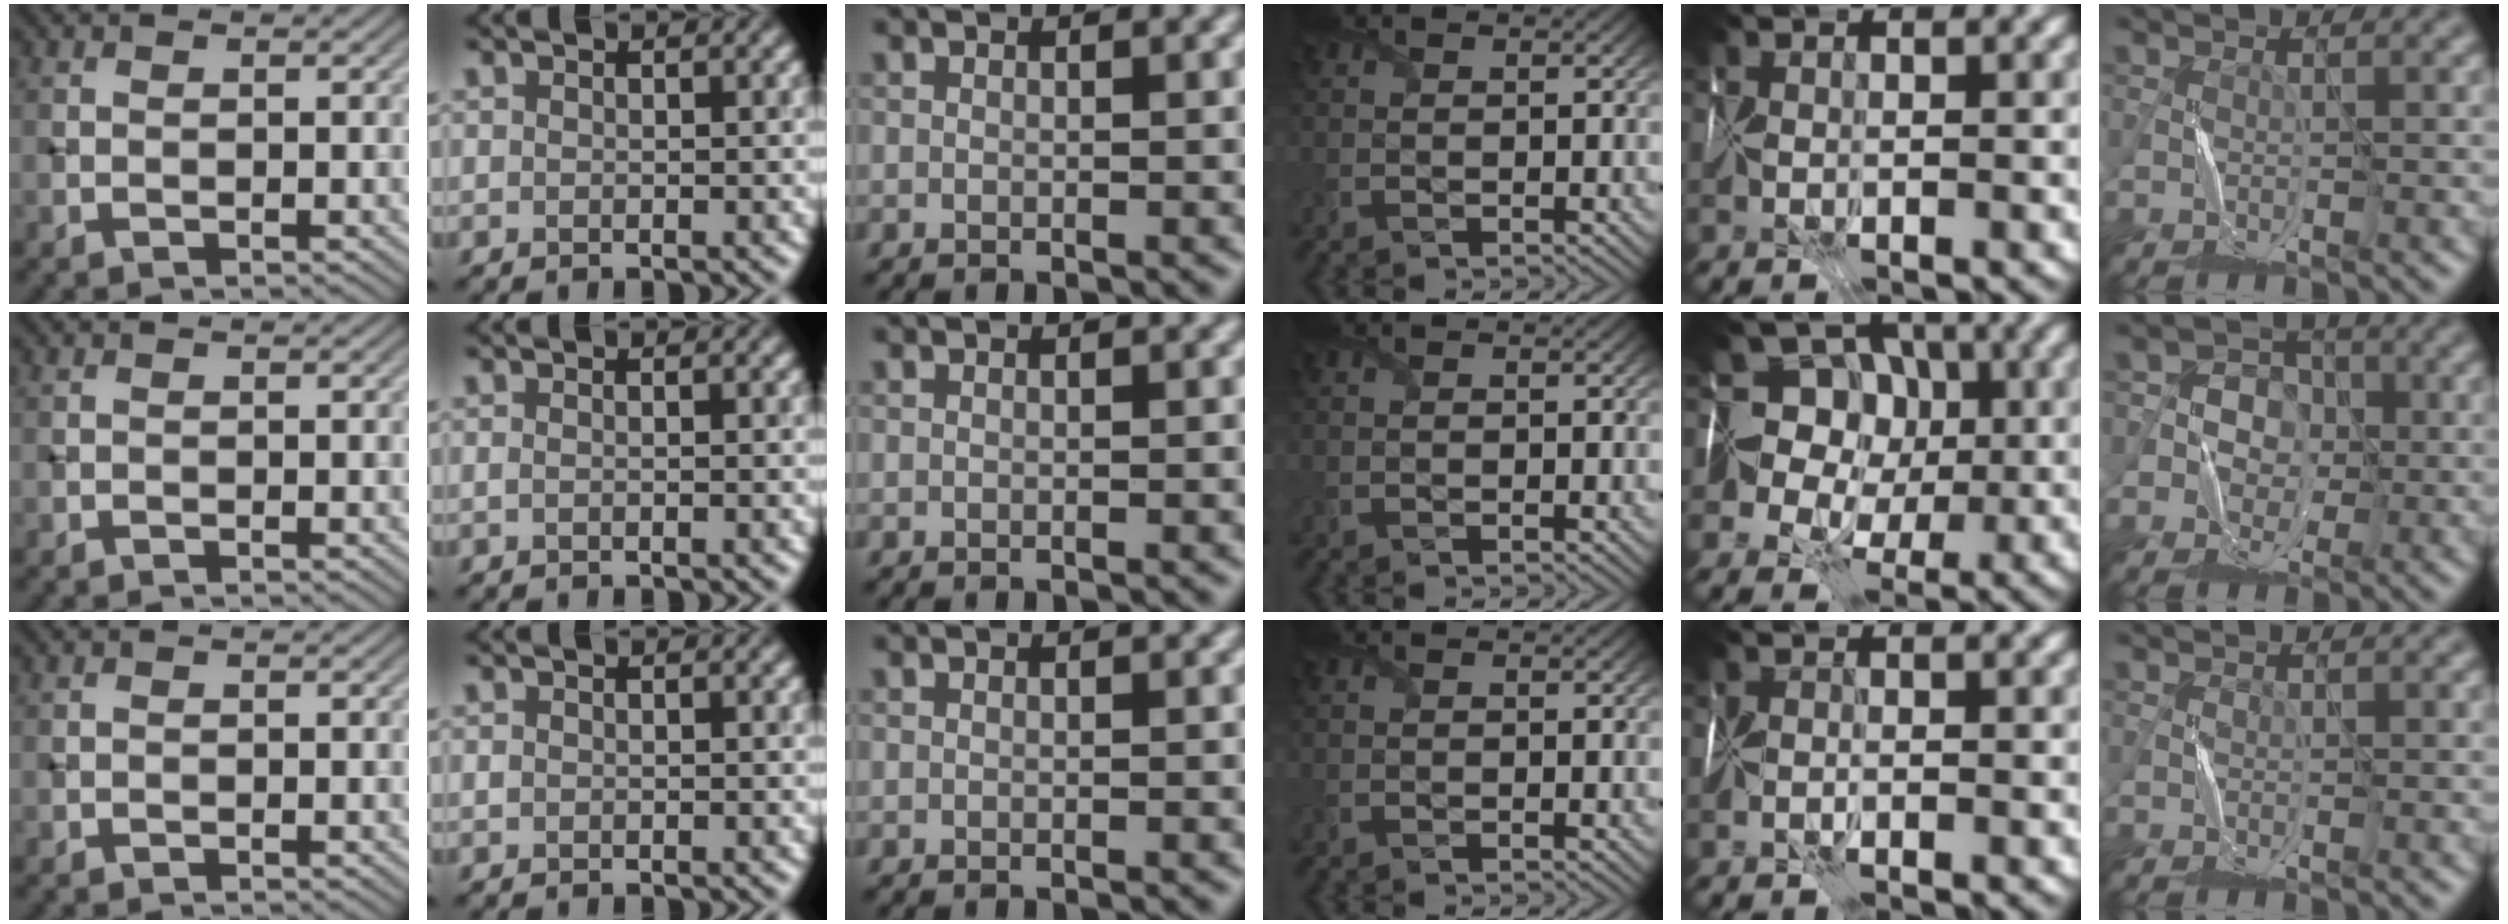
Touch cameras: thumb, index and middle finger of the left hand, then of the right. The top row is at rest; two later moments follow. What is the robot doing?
{"motion": "fold", "object": "map"}